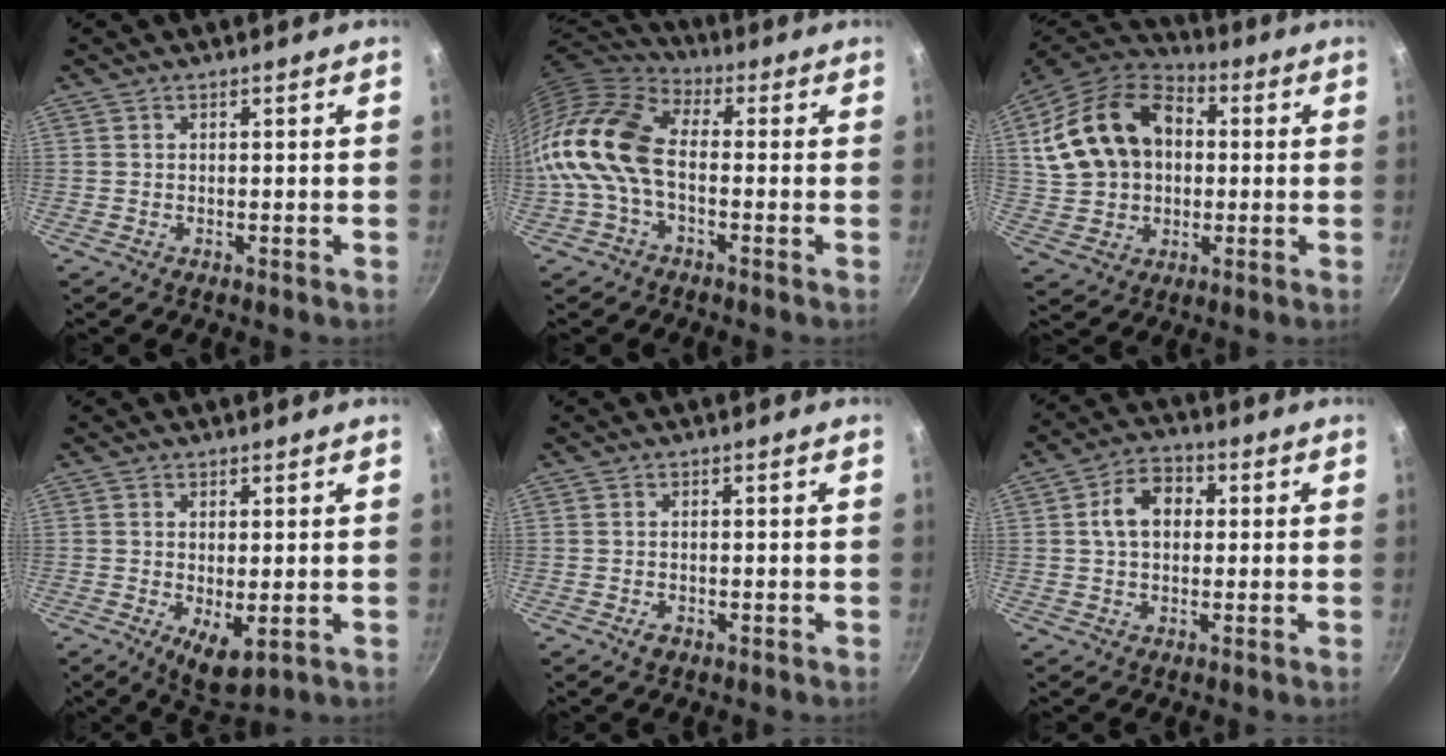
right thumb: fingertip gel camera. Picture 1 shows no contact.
{"total": 14.5, "force": [-1.9, 8.7, 11.4], "torque": [-0.217, 0.028, -0.056]}
{"total": 20.0, "force": [3.2, 14.6, 13.3], "torque": [-0.233, 0.035, 0.059]}
{"total": 5.9, "force": [-0.8, 2.5, 5.3], "torque": [-0.076, -0.015, -0.001]}
{"total": 1.7, "force": [-0.7, 1.0, 1.2], "torque": [-0.021, 0.000, -0.011]}
{"total": 7.8, "force": [1.1, 5.6, 5.3], "torque": [-0.065, 0.018, 0.007]}